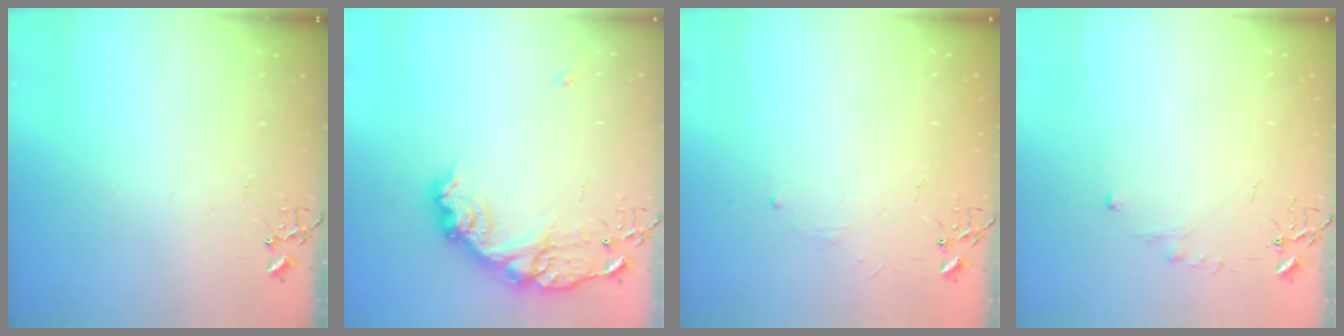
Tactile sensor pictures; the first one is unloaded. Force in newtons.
{"total": 17.6, "press": 17.6, "slide": 1.3}
{"total": 2.8, "press": 2.8, "slide": 0.5}
{"total": 4.6, "press": 4.6, "slide": 0.6}